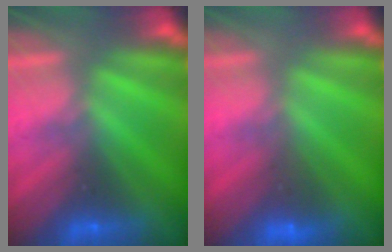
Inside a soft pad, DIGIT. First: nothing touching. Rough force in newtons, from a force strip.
{"total": 3.0}